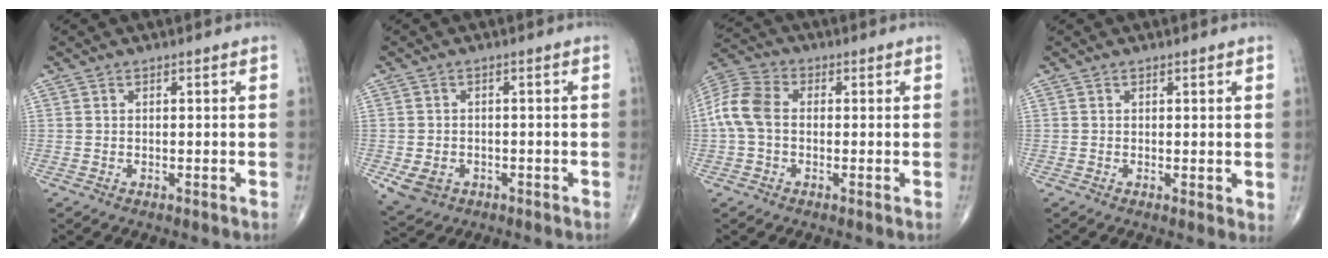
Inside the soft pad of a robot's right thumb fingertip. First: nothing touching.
{"total": 5.0, "force": [-1.8, 4.0, 2.2], "torque": [-0.037, 0.005, -0.019]}
{"total": 8.6, "force": [-0.1, 5.8, 6.3], "torque": [-0.138, 0.023, -0.012]}
{"total": 1.4, "force": [0.3, 0.6, 1.2], "torque": [-0.017, -0.006, 0.001]}